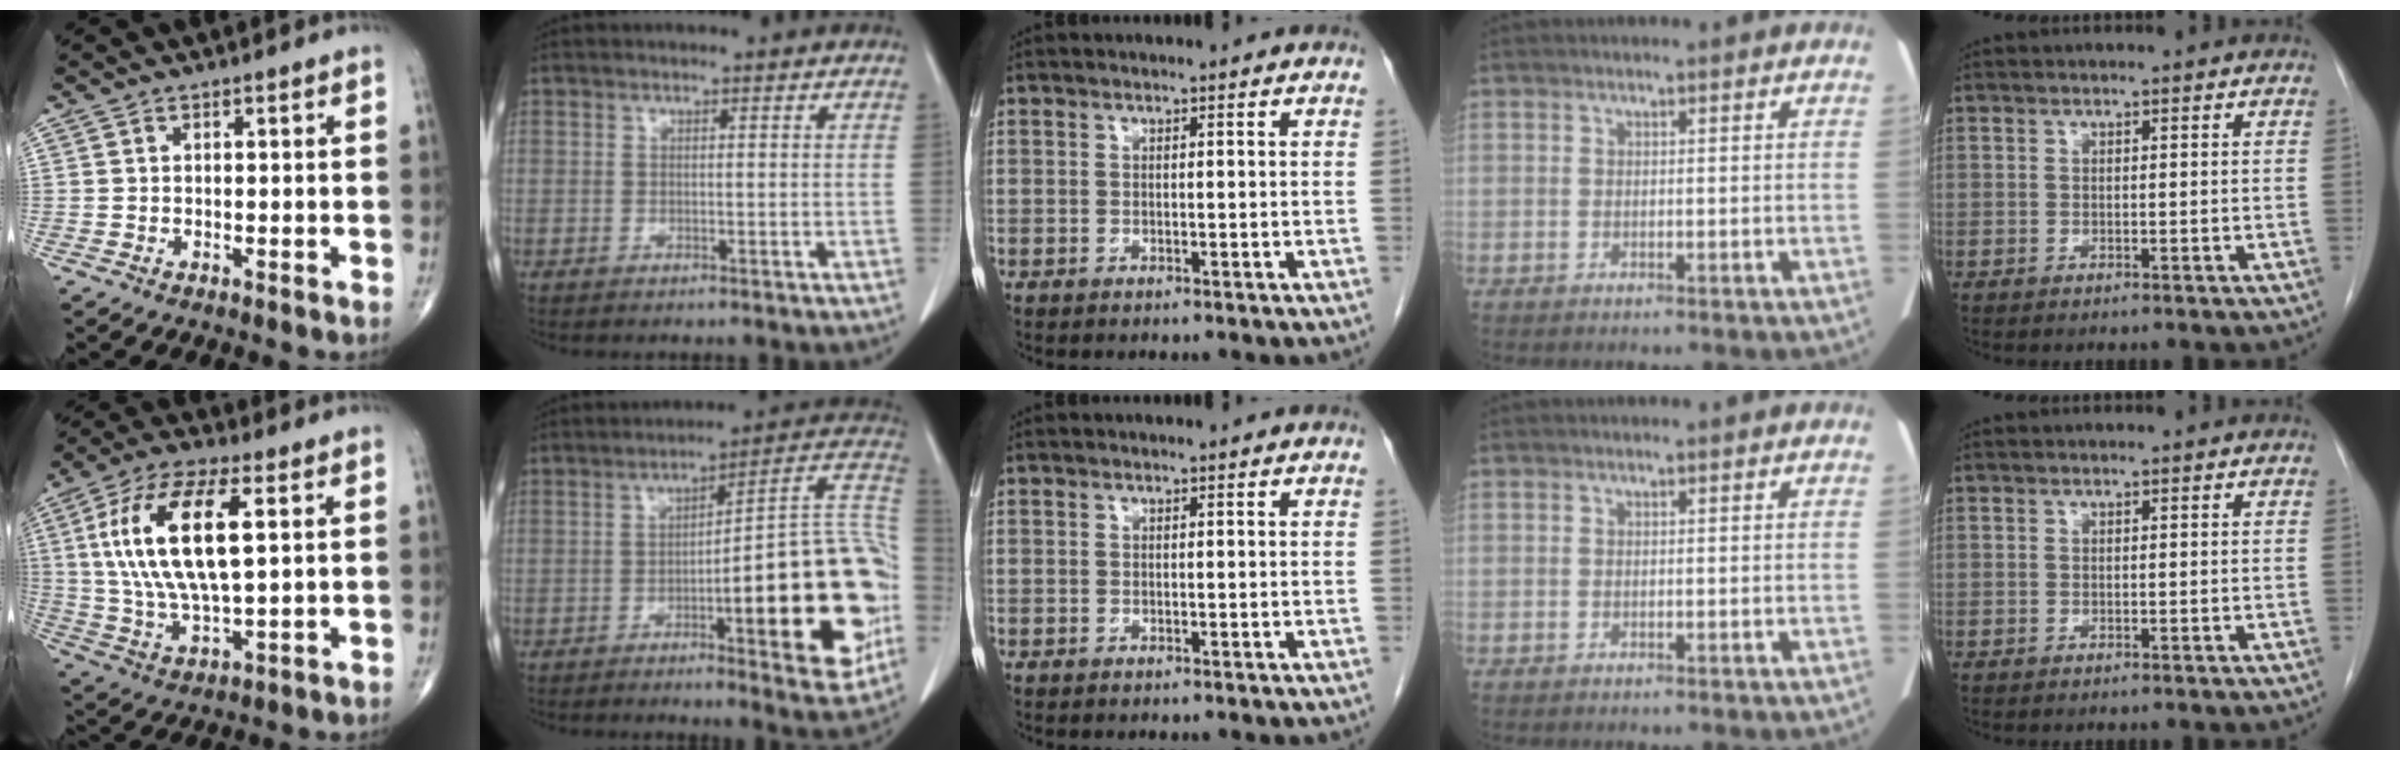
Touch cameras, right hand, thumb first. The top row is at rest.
{"thumb": {"total": 18.7, "force": [4.2, 7.3, 16.7], "torque": [-0.332, -0.002, 0.077]}, "index": {"total": 22.2, "force": [-5.1, 3.8, 21.3], "torque": [-0.216, 0.026, -0.060]}}